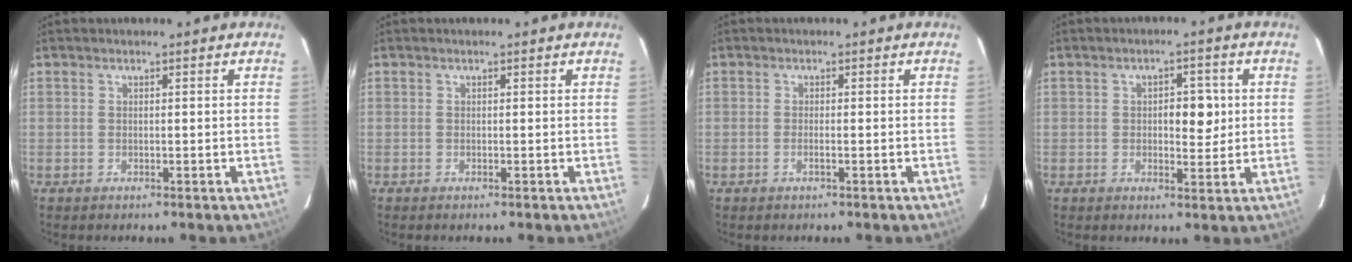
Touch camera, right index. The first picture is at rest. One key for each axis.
{"total": 0.0}
{"total": 0.9, "fx": -0.4, "fy": 0.0, "fz": 0.8, "tx": -0.019, "ty": 0.000, "tz": -0.007}
{"total": 4.6, "fx": 0.5, "fy": 2.3, "fz": 3.9, "tx": -0.050, "ty": 0.004, "tz": 0.010}